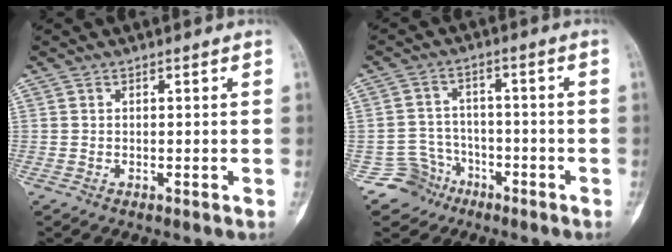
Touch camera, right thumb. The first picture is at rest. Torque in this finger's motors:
{"motor_torque": [0.55, 0.19, 0.28, -0.19, 0.04]}